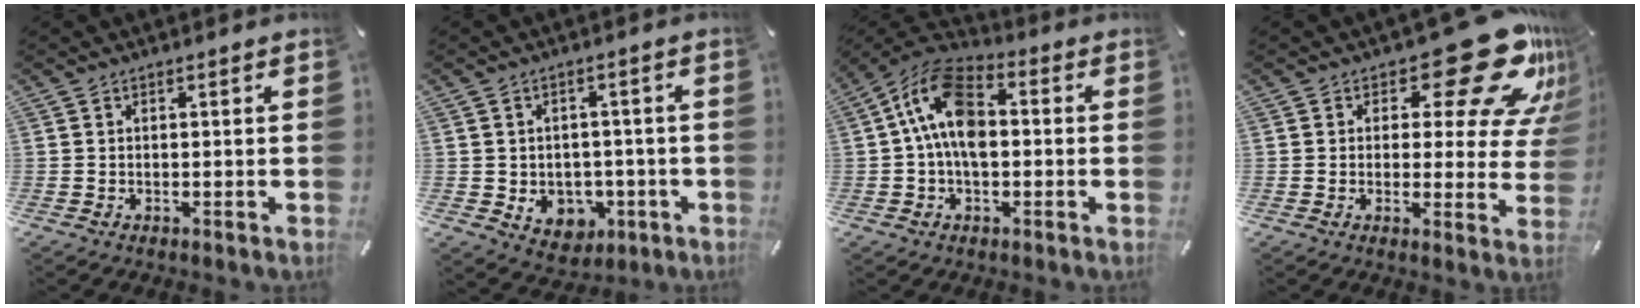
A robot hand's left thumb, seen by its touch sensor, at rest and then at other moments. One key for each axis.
{"total": 6.4, "fx": -0.5, "fy": 5.9, "fz": 2.2, "tx": -0.022, "ty": -0.005, "tz": -0.006}
{"total": 13.1, "fx": 0.7, "fy": 8.2, "fz": 10.3, "tx": -0.222, "ty": 0.005, "tz": 0.014}
{"total": 21.2, "fx": 12.1, "fy": 9.0, "fz": 15.0, "tx": -0.180, "ty": -0.082, "tz": 0.199}